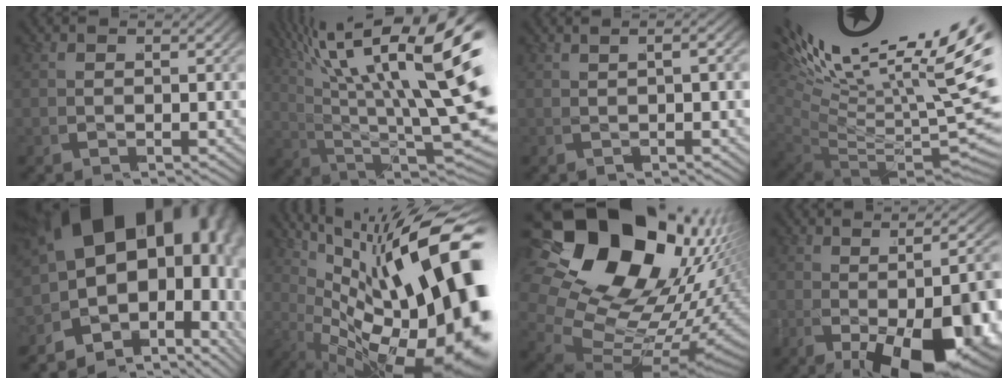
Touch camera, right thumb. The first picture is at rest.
{"total": 15.1, "force": [2.6, 8.7, 12.1], "torque": [-0.208, -0.041, 0.054]}
{"total": 3.8, "force": [1.0, 1.7, 3.2], "torque": [-0.040, 0.014, 0.007]}
{"total": 15.6, "force": [2.8, 8.5, 12.7], "torque": [-0.196, -0.034, 0.048]}
{"total": 23.8, "force": [2.2, 16.0, 17.5], "torque": [-0.296, -0.010, 0.010]}
{"total": 19.8, "force": [-2.4, 10.9, 16.4], "torque": [-0.275, -0.057, -0.004]}
{"total": 24.7, "force": [0.2, 17.3, 17.6], "torque": [-0.323, -0.051, 0.004]}
{"total": 14.6, "force": [-2.8, 6.6, 12.7], "torque": [-0.194, -0.037, -0.026]}